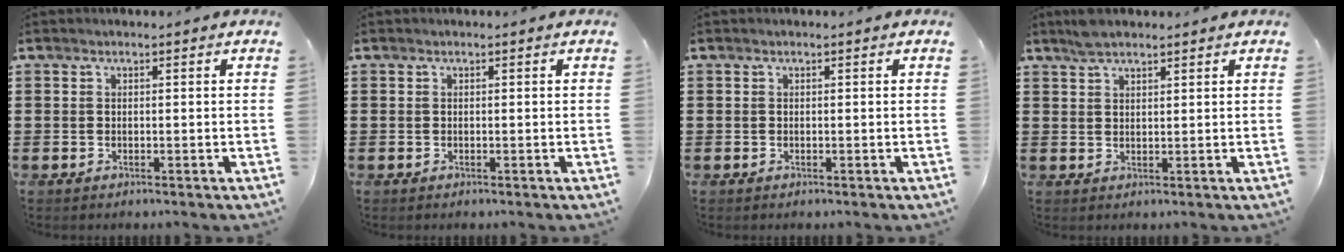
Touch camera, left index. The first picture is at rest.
{"total": 0.0}
{"total": 0.0}
{"total": 3.0, "force": [2.6, 0.8, 1.3], "torque": [-0.031, 0.002, 0.050]}